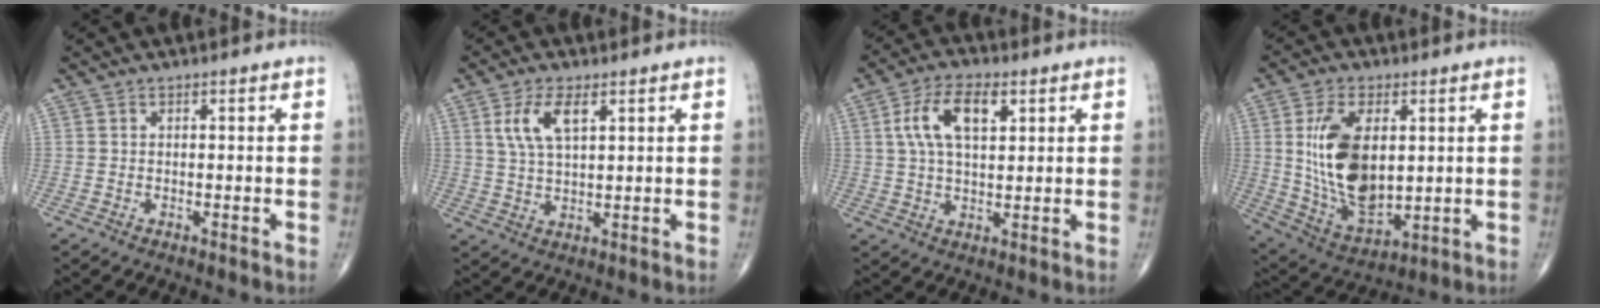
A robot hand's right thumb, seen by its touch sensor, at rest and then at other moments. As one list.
[{"total": 7.1, "force": [2.9, 3.0, 5.7], "torque": [-0.116, -0.006, 0.061]}, {"total": 10.0, "force": [3.3, 4.9, 8.1], "torque": [-0.149, 0.005, 0.059]}, {"total": 17.0, "force": [2.4, 9.3, 14.0], "torque": [-0.249, -0.017, 0.060]}]